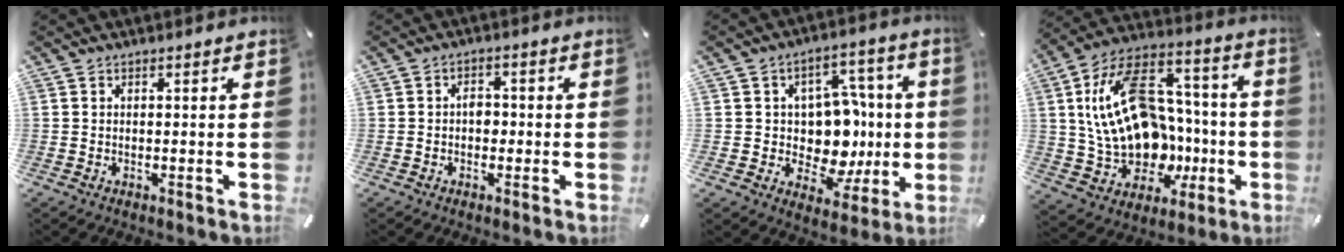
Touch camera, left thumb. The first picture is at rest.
{"total": 2.5, "force": [-0.6, 1.9, 1.5], "torque": [-0.029, 0.009, -0.012]}
{"total": 13.8, "force": [0.2, 11.4, 7.6], "torque": [-0.096, -0.014, 0.020]}
{"total": 25.4, "force": [1.0, 18.2, 17.7], "torque": [-0.350, 0.001, 0.031]}